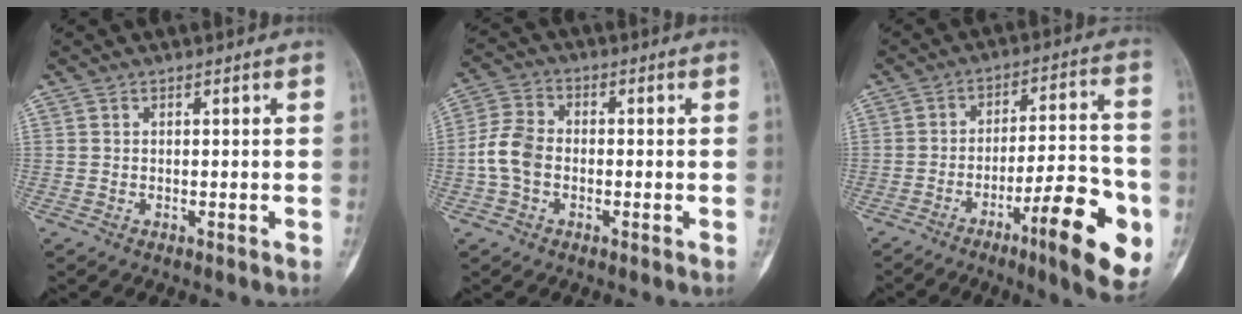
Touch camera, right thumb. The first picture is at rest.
{"total": 6.9, "force": [-1.3, 5.0, 4.6], "torque": [-0.093, 0.020, -0.036]}
{"total": 18.1, "force": [-7.2, 4.1, 16.1], "torque": [-0.214, 0.030, -0.101]}